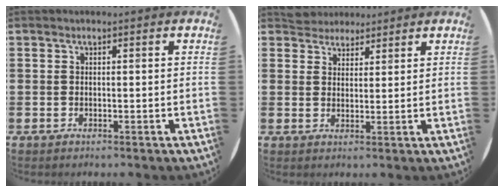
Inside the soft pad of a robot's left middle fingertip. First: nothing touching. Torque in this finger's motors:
{"motor_torque": [0.34, -0.39, 0.01, 0.01]}